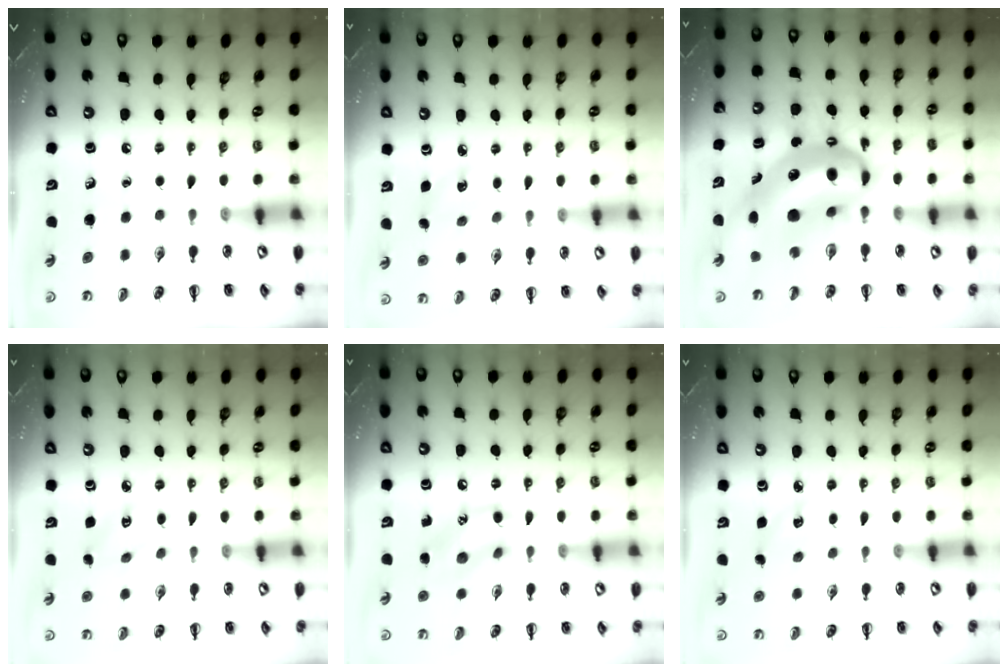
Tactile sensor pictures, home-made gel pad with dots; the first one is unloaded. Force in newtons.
{"total": 4.8, "press": 4.6, "slide": 1.3}
{"total": 14.7, "press": 14.3, "slide": 3.6}
{"total": 3.0, "press": 2.9, "slide": 0.7}
{"total": 11.4, "press": 11.3, "slide": 0.5}
{"total": 3.9, "press": 3.8, "slide": 1.2}